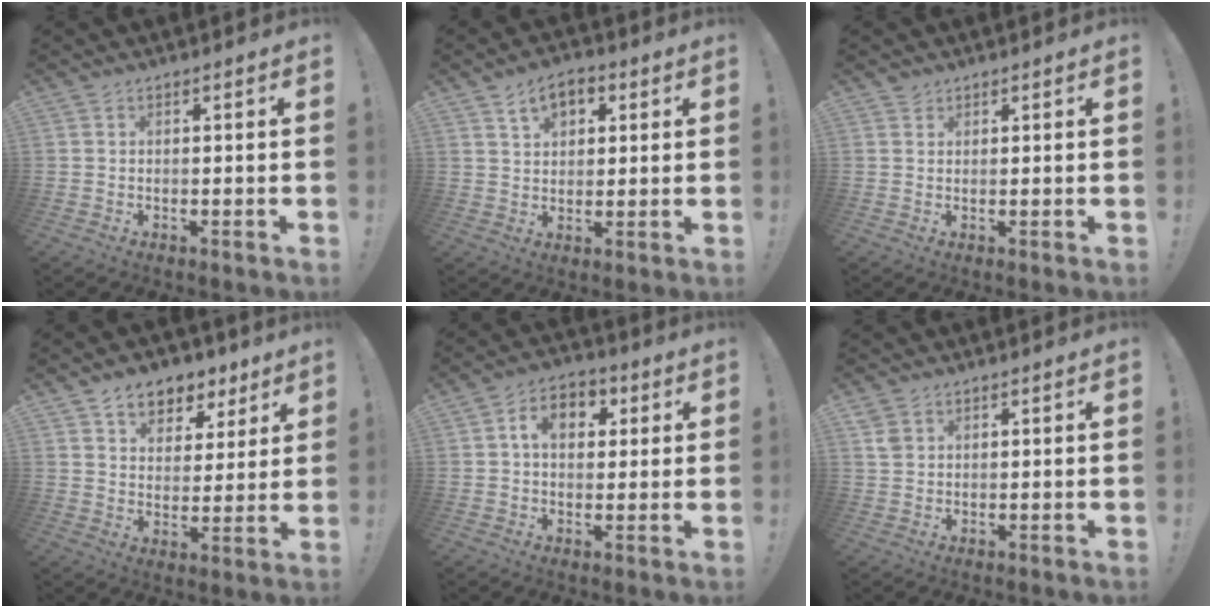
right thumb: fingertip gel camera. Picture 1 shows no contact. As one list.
[{"total": 7.8, "force": [3.6, 5.2, 4.6], "torque": [-0.064, -0.005, 0.066]}, {"total": 1.5, "force": [1.2, 0.7, 0.3], "torque": [-0.004, -0.005, 0.023]}, {"total": 8.9, "force": [6.0, 5.9, 3.0], "torque": [-0.039, -0.039, 0.112]}, {"total": 9.5, "force": [2.3, 6.8, 6.2], "torque": [-0.089, 0.008, 0.041]}, {"total": 3.0, "force": [1.8, 2.1, 1.2], "torque": [-0.017, -0.004, 0.033]}]